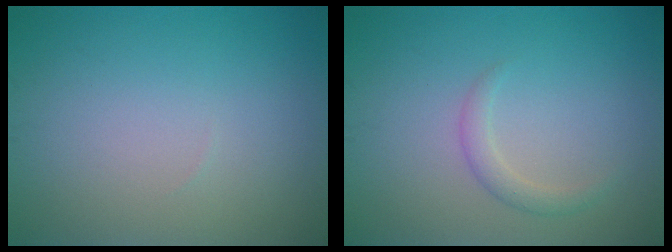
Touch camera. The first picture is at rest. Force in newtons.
{"total": 1.5, "press": 1.5, "slide": 0.1}